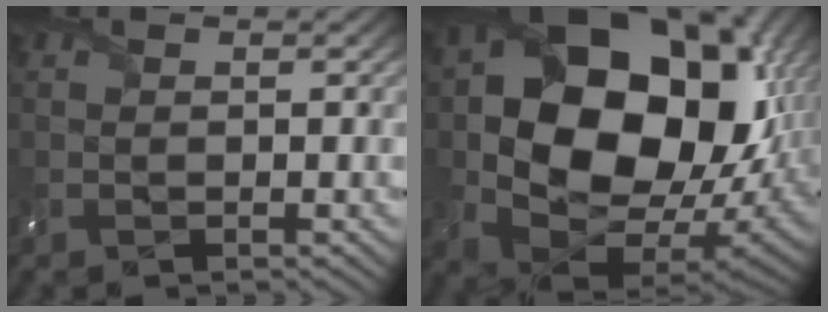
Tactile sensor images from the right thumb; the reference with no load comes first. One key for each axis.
{"total": 21.0, "fx": 3.2, "fy": 15.2, "fz": 14.1, "tx": -0.252, "ty": -0.041, "tz": 0.095}